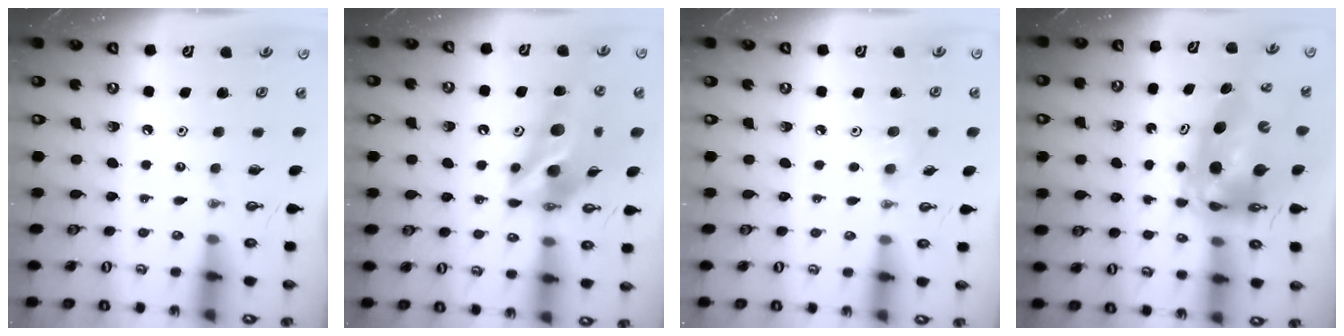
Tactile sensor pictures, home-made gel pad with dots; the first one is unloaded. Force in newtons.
{"total": 14.6, "press": 14.5, "slide": 1.3}
{"total": 4.9, "press": 4.4, "slide": 2.1}
{"total": 11.1, "press": 11.1, "slide": 0.9}